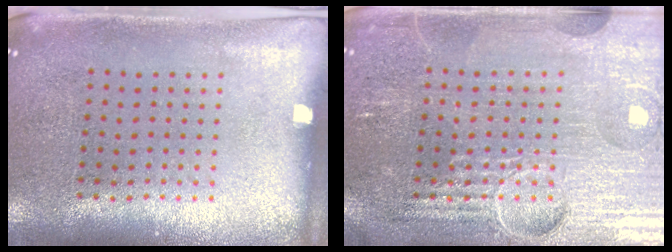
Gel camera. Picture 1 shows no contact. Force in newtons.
{"total": 4.5, "press": 4.5, "slide": 0.6}